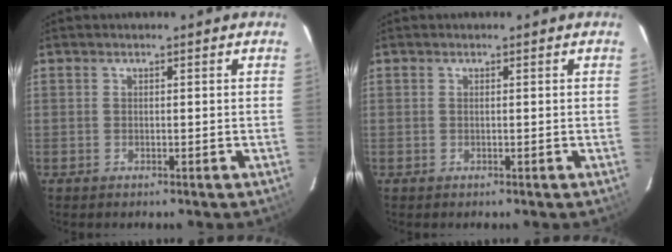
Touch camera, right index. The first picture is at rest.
{"total": 0.0}